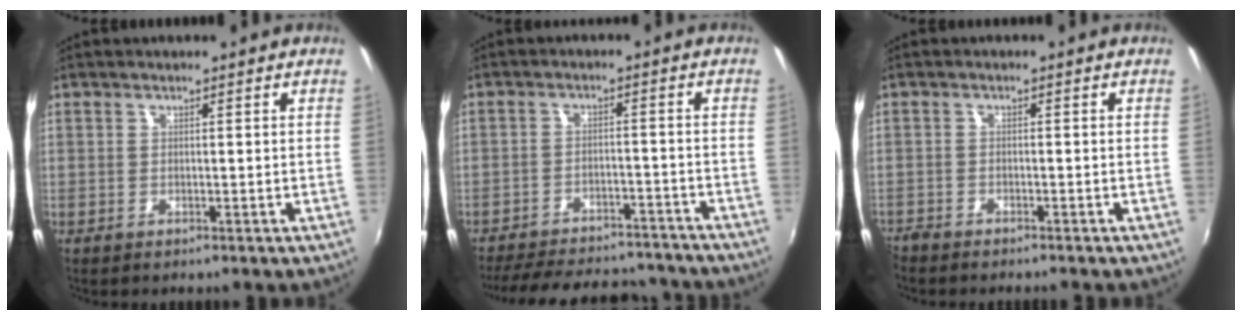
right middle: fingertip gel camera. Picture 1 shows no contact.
{"total": 22.0, "force": [-19.1, 7.1, 8.2], "torque": [-0.176, 0.013, -0.244]}
{"total": 3.0, "force": [-2.9, 0.5, 0.6], "torque": [-0.027, -0.016, -0.059]}